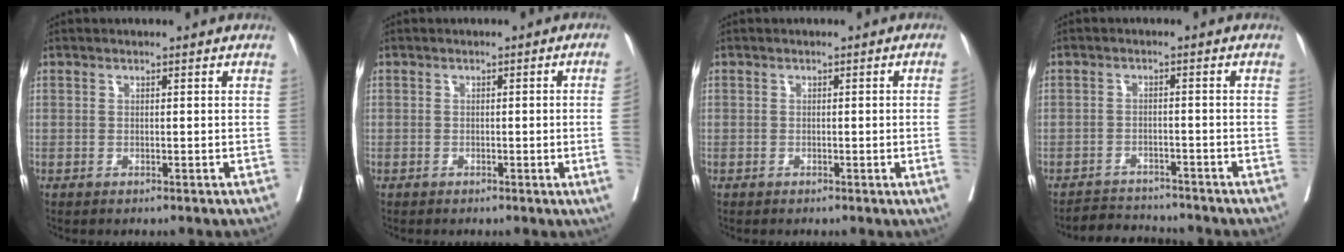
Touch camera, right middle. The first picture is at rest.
{"total": 4.1, "force": [-0.7, -1.3, 3.8], "torque": [-0.051, -0.005, -0.005]}
{"total": 2.3, "force": [-0.3, -0.8, 2.1], "torque": [-0.028, -0.001, 0.000]}
{"total": 4.6, "force": [-4.6, 0.7, -0.4], "torque": [0.001, -0.004, -0.076]}